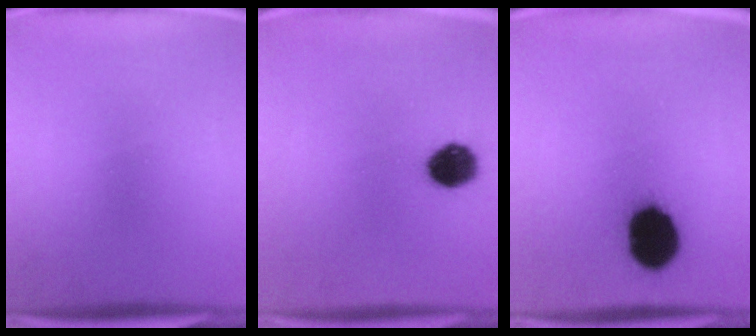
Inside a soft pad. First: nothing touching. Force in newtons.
{"total": 8.2}
{"total": 14.2}